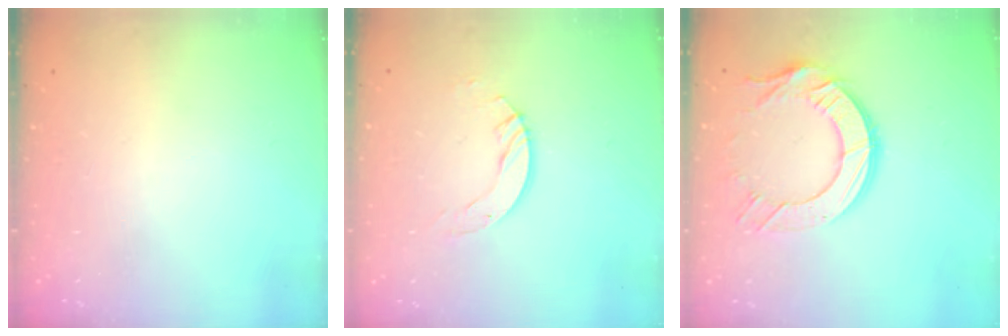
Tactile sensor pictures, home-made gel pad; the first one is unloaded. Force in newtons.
{"total": 5.6, "press": 5.5, "slide": 0.5}
{"total": 12.8, "press": 12.7, "slide": 1.1}